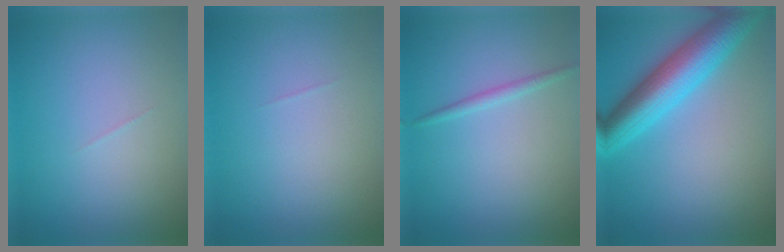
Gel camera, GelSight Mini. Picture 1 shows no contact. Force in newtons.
{"total": 0.0}
{"total": 1.1, "press": 1.1, "slide": 0.0}
{"total": 7.5, "press": 7.5, "slide": 0.3}